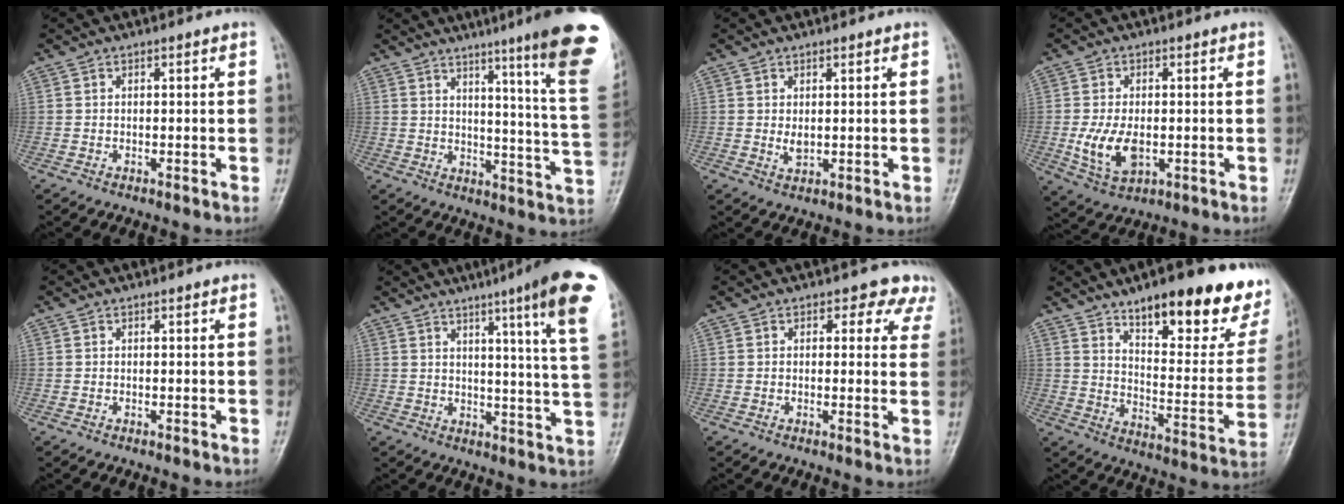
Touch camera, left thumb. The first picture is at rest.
{"total": 21.2, "force": [13.3, 0.1, 16.5], "torque": [-0.197, -0.088, 0.161]}
{"total": 2.0, "force": [0.6, 1.2, 1.5], "torque": [-0.024, -0.008, 0.015]}
{"total": 8.0, "force": [-1.1, 4.7, 6.3], "torque": [-0.118, -0.010, -0.013]}
{"total": 0.0}
{"total": 17.2, "force": [9.1, 0.6, 14.6], "torque": [-0.180, -0.041, 0.102]}
{"total": 5.6, "force": [4.2, 3.4, 1.4], "torque": [0.027, -0.016, 0.027]}
{"total": 24.4, "force": [15.9, 7.8, 16.7], "torque": [-0.182, -0.076, 0.224]}